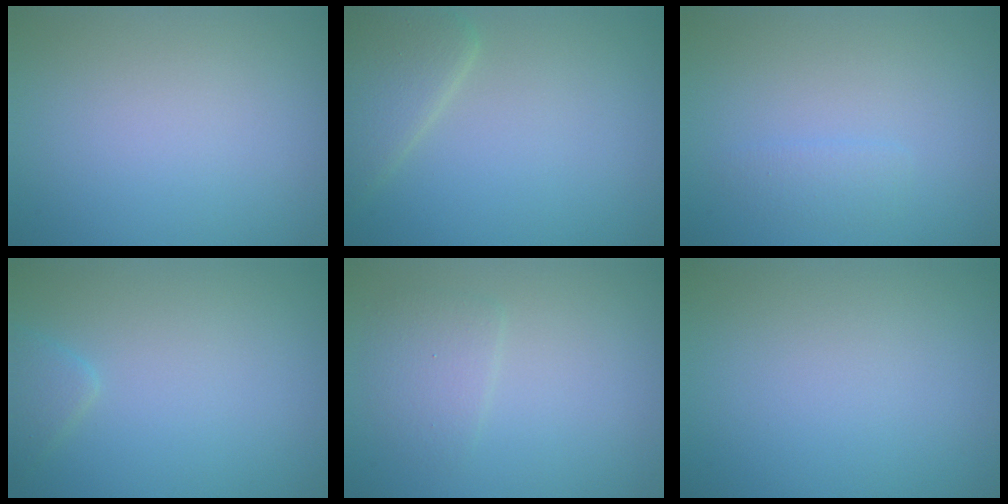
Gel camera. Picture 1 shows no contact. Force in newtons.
{"total": 3.5, "press": 3.5, "slide": 0.3}
{"total": 1.1, "press": 1.1, "slide": 0.1}
{"total": 1.4, "press": 1.4, "slide": 0.1}
{"total": 2.0, "press": 2.0, "slide": 0.1}
{"total": 0.0}